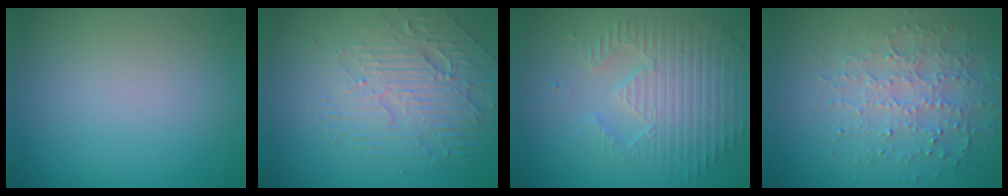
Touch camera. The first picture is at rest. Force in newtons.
{"total": 5.0, "press": 4.2, "slide": 2.8}
{"total": 3.8, "press": 3.6, "slide": 1.2}
{"total": 3.5, "press": 3.2, "slide": 1.4}